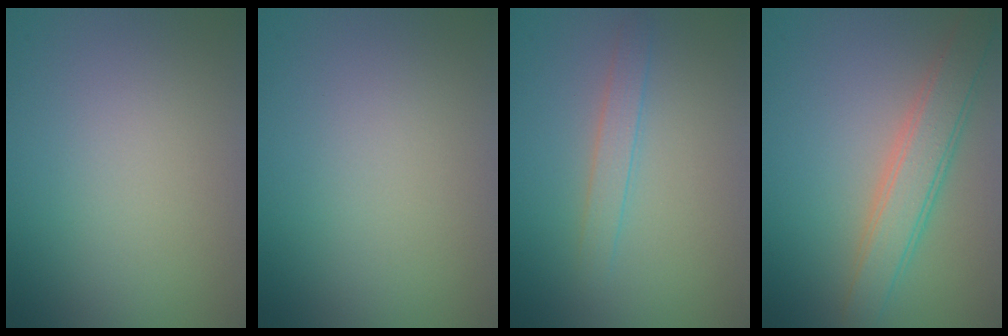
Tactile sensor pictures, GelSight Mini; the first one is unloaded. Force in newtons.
{"total": 0.0}
{"total": 1.6, "press": 1.6, "slide": 0.1}
{"total": 4.0, "press": 4.0, "slide": 0.1}